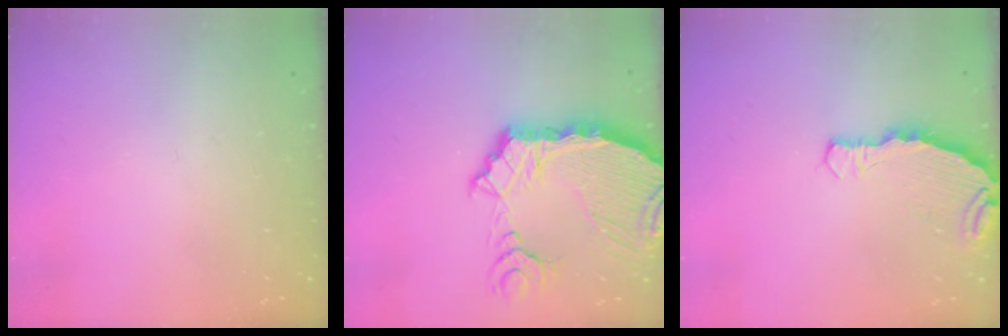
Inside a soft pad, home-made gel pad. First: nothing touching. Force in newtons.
{"total": 14.3, "press": 13.9, "slide": 3.3}
{"total": 5.7, "press": 5.7, "slide": 0.3}